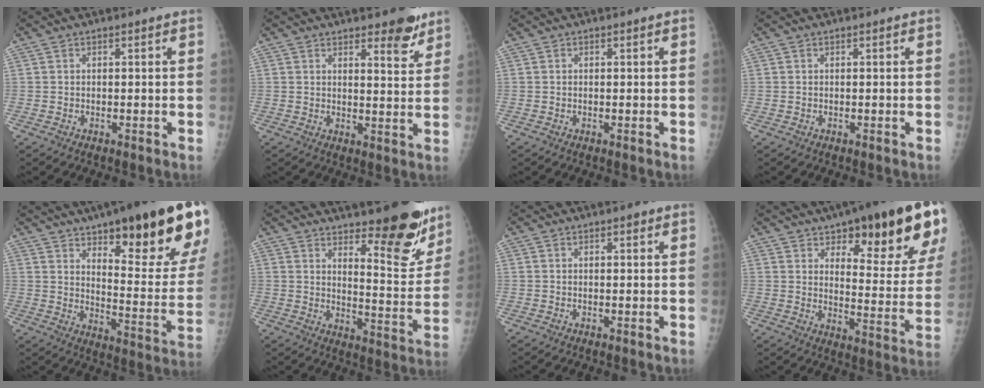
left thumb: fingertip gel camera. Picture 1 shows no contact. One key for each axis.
{"total": 5.9, "fx": 4.3, "fy": 2.0, "fz": 3.5, "tx": -0.023, "ty": -0.030, "tz": 0.056}
{"total": 0.0}
{"total": 0.0}
{"total": 27.0, "fx": 15.4, "fy": 6.5, "fz": 21.2, "tx": -0.250, "ty": -0.059, "tz": 0.225}
{"total": 14.8, "fx": 10.4, "fy": 4.4, "fz": 9.6, "tx": -0.077, "ty": -0.084, "tz": 0.154}
{"total": 0.8, "fx": 0.5, "fy": 0.3, "fz": 0.6, "tx": -0.006, "ty": -0.001, "tz": 0.007}
{"total": 25.1, "fx": 14.5, "fy": 7.3, "fz": 19.2, "tx": -0.223, "ty": -0.055, "tz": 0.202}